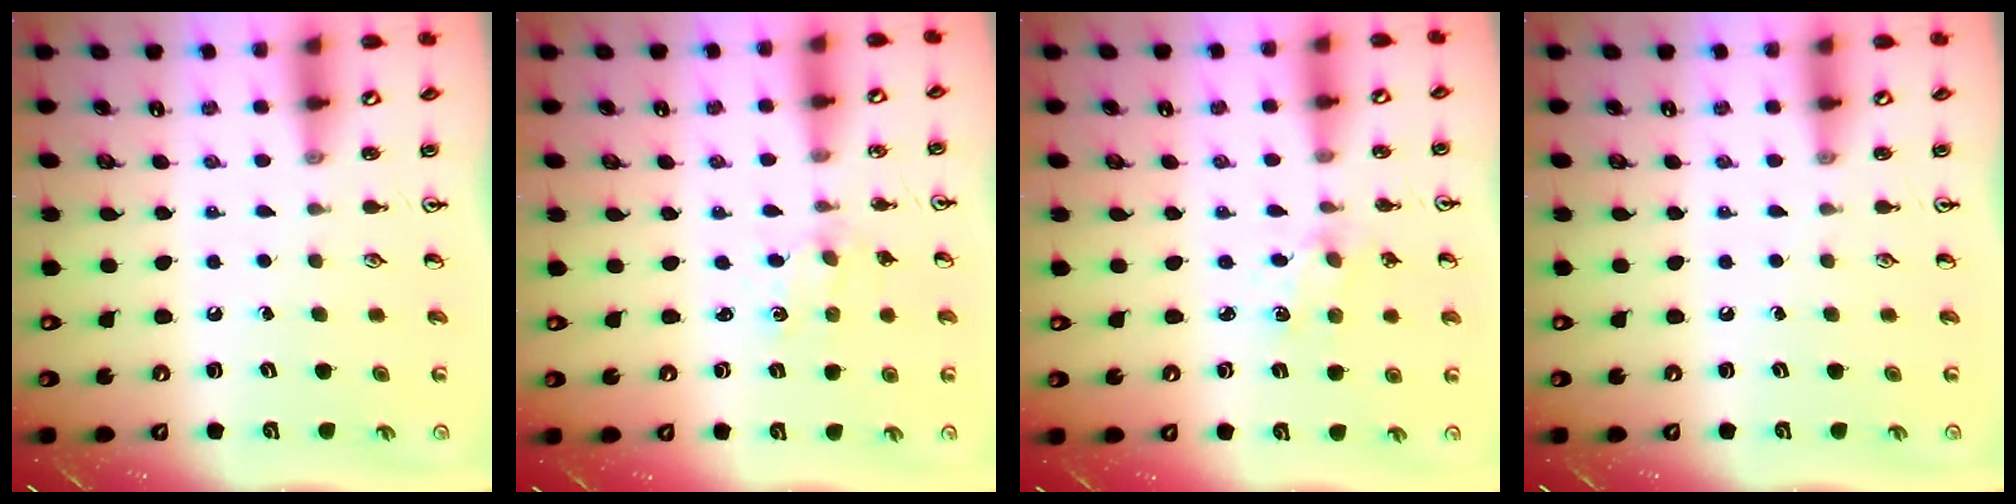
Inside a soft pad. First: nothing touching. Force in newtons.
{"total": 1.1, "press": 1.1, "slide": 0.4}
{"total": 1.6, "press": 1.6, "slide": 0.1}
{"total": 0.0}